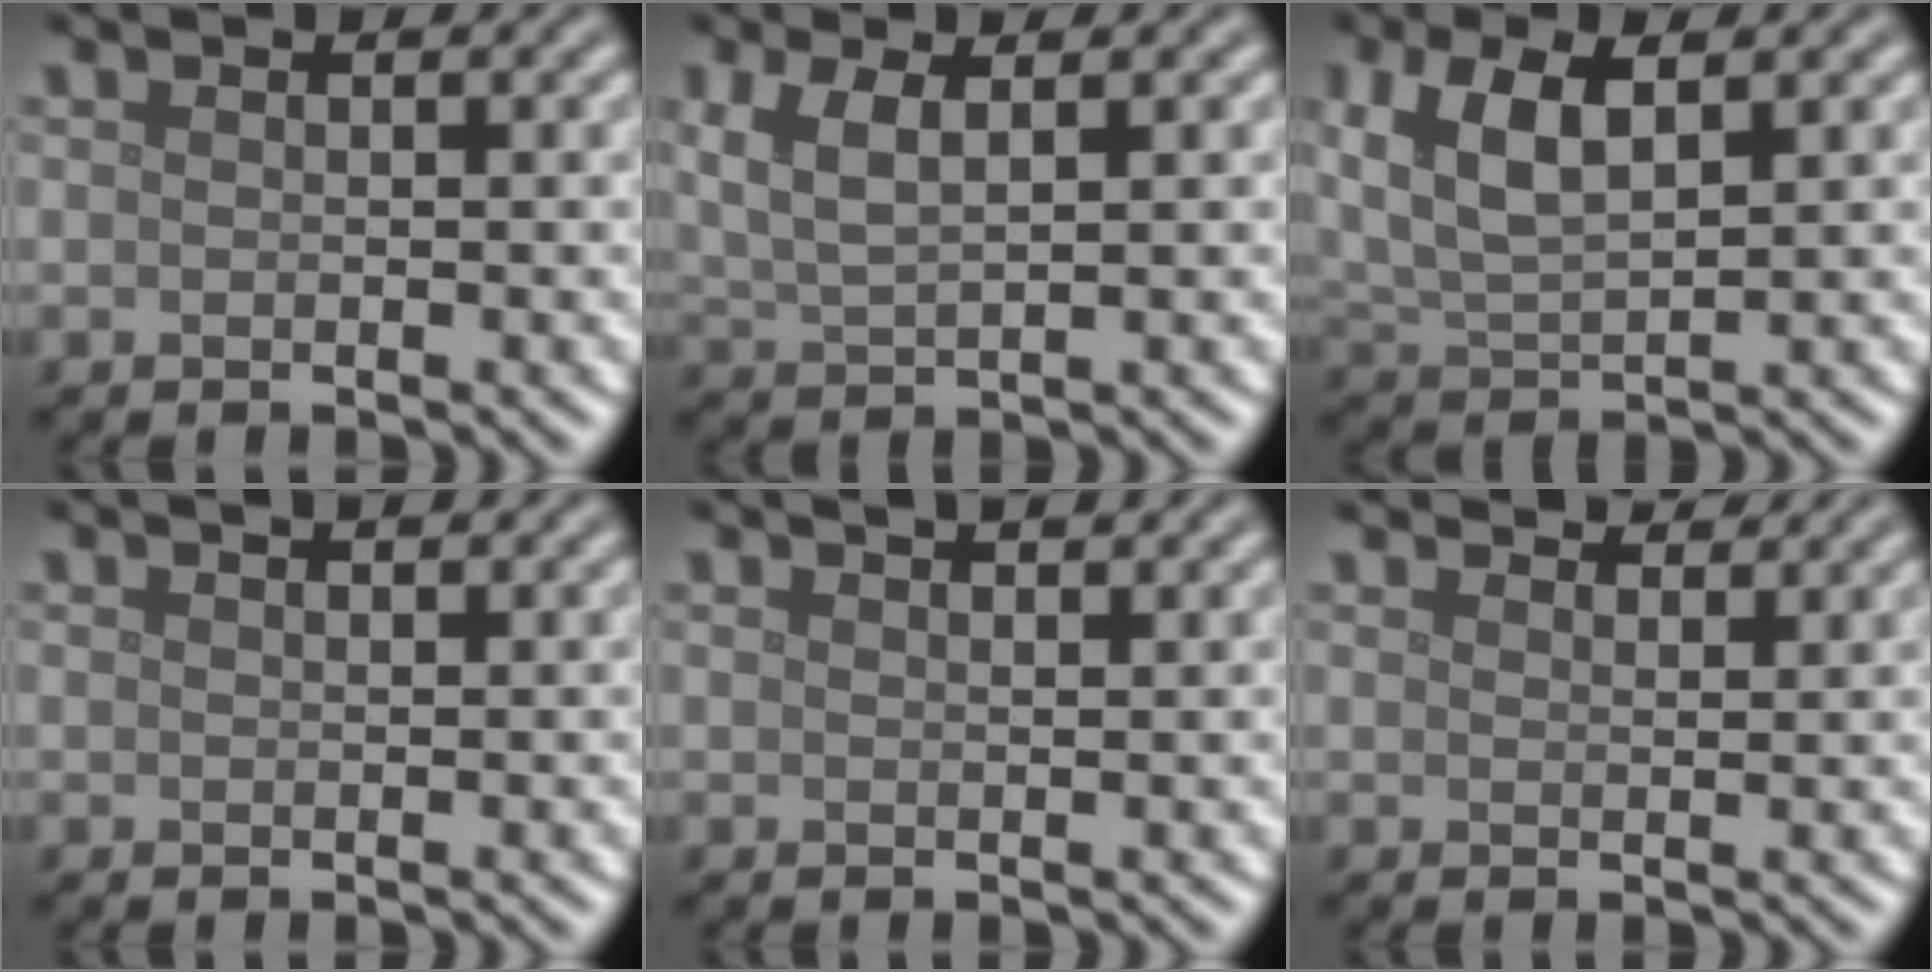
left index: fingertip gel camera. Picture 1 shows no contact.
{"total": 3.3, "force": [1.3, 1.2, 2.8], "torque": [-0.063, 0.000, 0.026]}
{"total": 6.1, "force": [2.3, 2.8, 4.8], "torque": [-0.106, 0.010, 0.043]}
{"total": 2.1, "force": [1.6, 0.8, 1.2], "torque": [-0.005, 0.003, 0.001]}
{"total": 3.1, "force": [2.3, 1.1, 1.7], "torque": [-0.002, 0.015, 0.006]}
{"total": 3.8, "force": [3.7, 0.5, 1.0], "torque": [-0.017, 0.001, 0.045]}